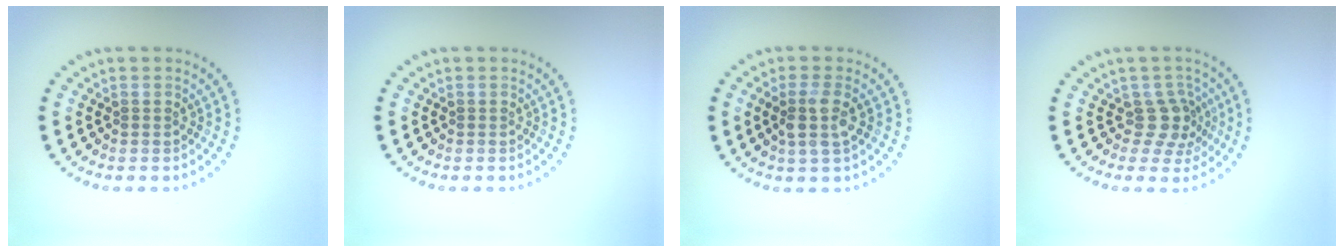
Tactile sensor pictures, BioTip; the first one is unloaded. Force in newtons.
{"total": 0.0}
{"total": 2.8, "press": 2.4, "slide": 1.4}
{"total": 2.7, "press": 2.1, "slide": 1.7}